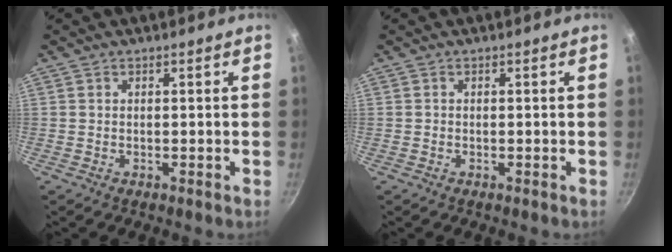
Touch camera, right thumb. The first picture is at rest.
{"total": 0.0}